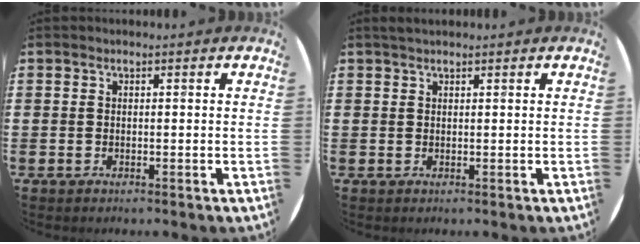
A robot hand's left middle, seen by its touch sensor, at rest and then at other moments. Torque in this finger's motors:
{"motor_torque": [0.33, -0.16, -0.24, -0.06]}